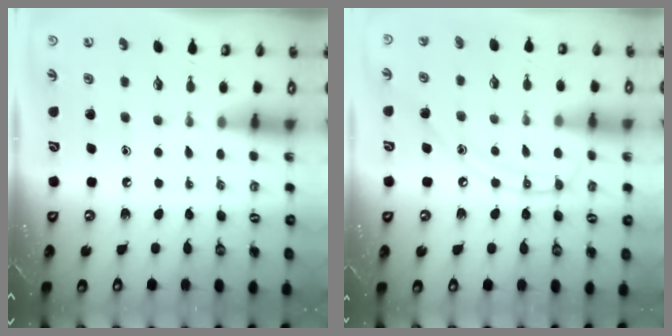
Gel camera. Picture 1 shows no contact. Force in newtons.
{"total": 11.0, "press": 11.0, "slide": 0.9}